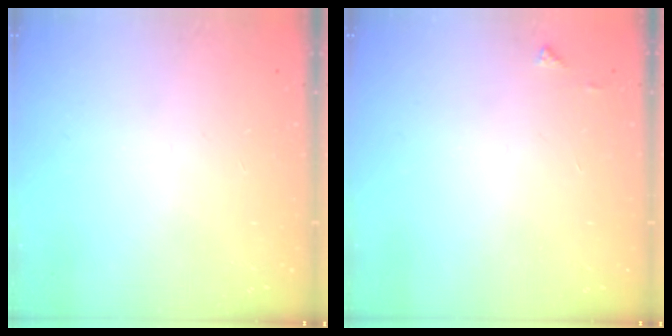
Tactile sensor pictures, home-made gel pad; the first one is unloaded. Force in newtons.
{"total": 3.6, "press": 3.6, "slide": 0.5}